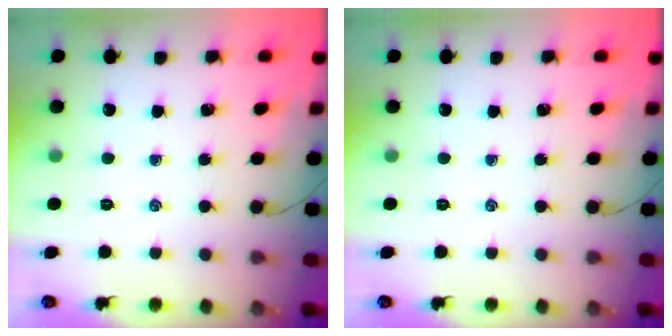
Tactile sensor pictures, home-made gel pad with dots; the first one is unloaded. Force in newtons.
{"total": 0.0}